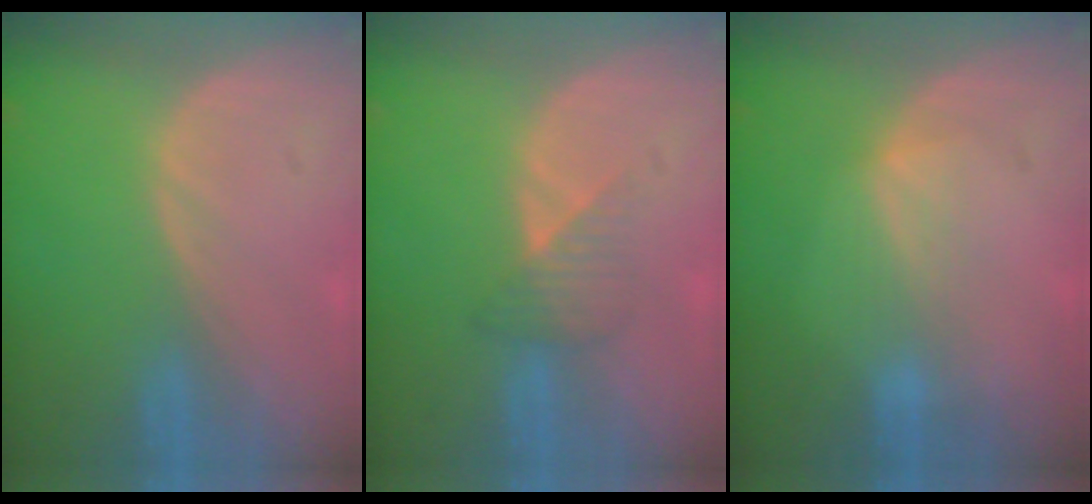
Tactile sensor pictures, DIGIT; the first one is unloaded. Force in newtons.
{"total": 3.3, "press": 3.1, "slide": 1.0}
{"total": 2.7, "press": 2.7, "slide": 0.4}